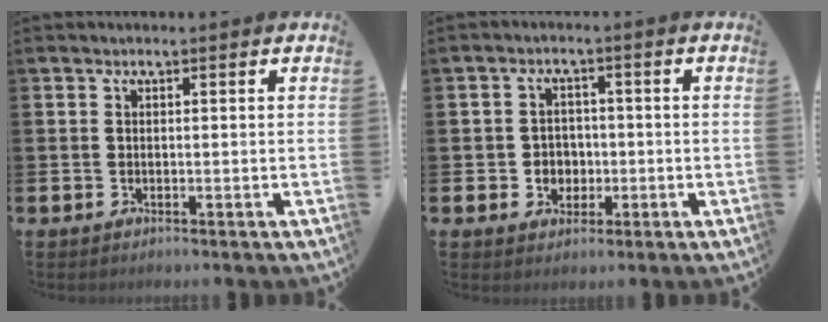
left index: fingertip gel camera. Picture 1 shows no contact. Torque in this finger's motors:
{"motor_torque": [0.41, -0.08, 0.03, 0.04]}